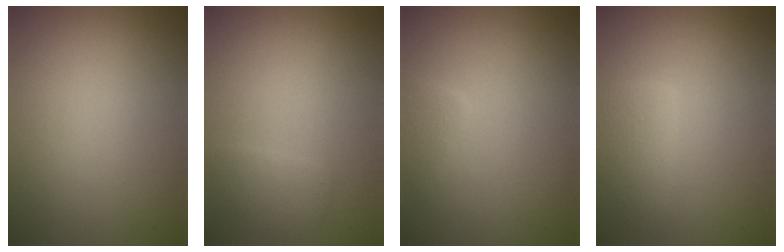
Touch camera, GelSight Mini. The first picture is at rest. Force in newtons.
{"total": 1.8, "press": 1.8, "slide": 0.2}
{"total": 1.2, "press": 1.2, "slide": 0.1}
{"total": 2.6, "press": 2.6, "slide": 0.1}